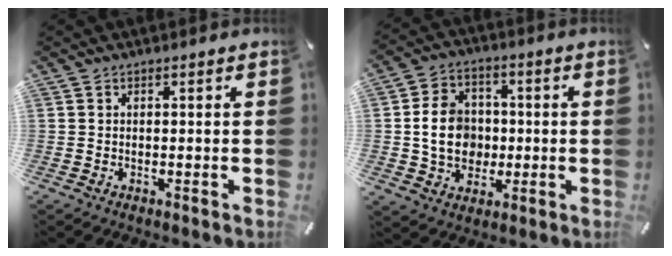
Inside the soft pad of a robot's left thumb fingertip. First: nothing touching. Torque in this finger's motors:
{"motor_torque": [2.45, 2.55, 1.36, 0.06, 0.09]}